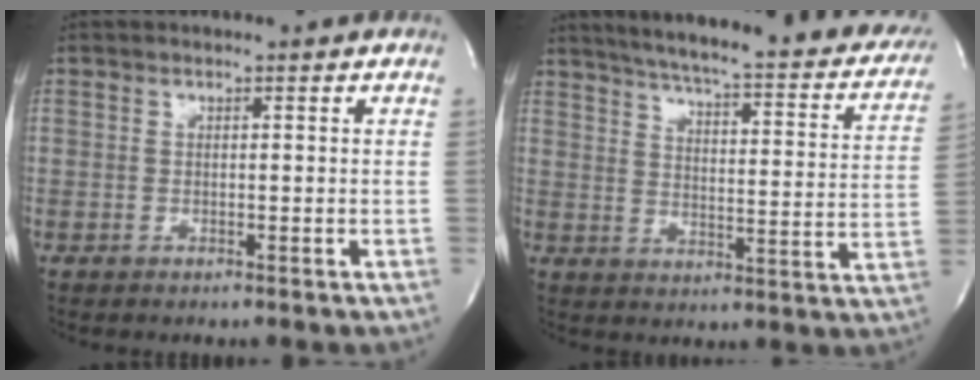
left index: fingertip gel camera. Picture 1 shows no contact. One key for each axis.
{"total": 28.5, "fx": 23.9, "fy": 5.0, "fz": 14.7, "tx": -0.214, "ty": -0.041, "tz": 0.282}